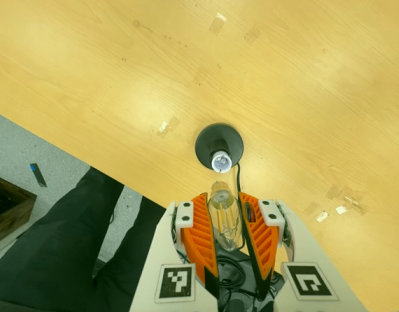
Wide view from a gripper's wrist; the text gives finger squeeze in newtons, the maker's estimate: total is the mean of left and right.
{"total": 14.6, "left": 16.7, "right": 12.5}